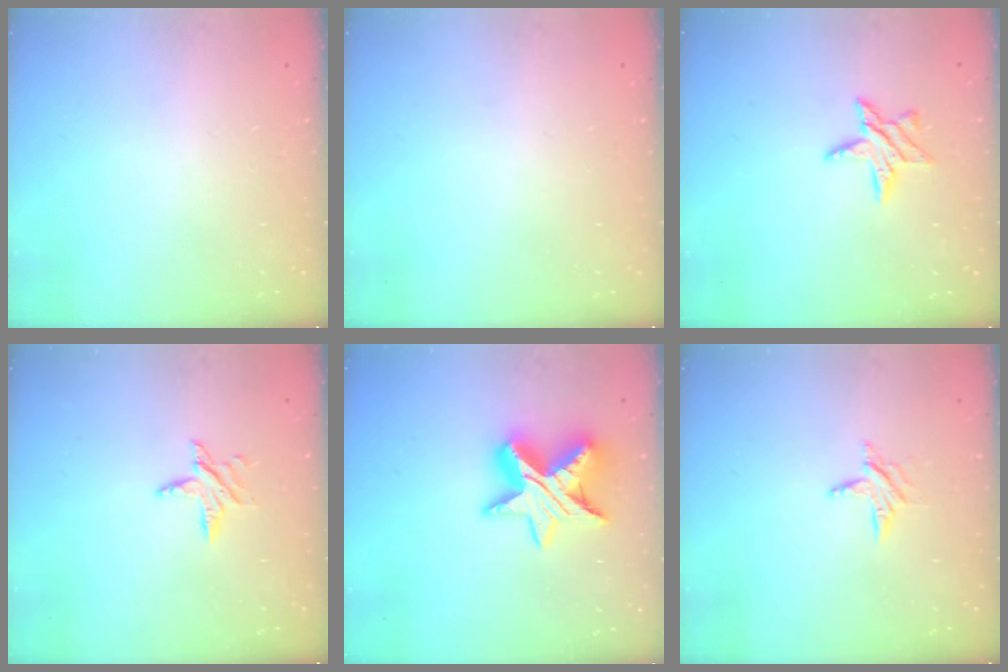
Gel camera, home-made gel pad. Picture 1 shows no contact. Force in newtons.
{"total": 0.0}
{"total": 7.8, "press": 7.8, "slide": 0.4}
{"total": 6.2, "press": 6.2, "slide": 0.3}
{"total": 13.9, "press": 13.9, "slide": 0.6}
{"total": 5.9, "press": 5.8, "slide": 0.6}